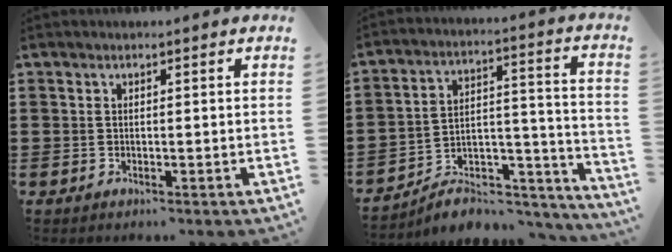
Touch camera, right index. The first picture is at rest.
{"total": 7.1, "force": [-6.0, 2.7, 2.5], "torque": [-0.035, 0.018, -0.113]}